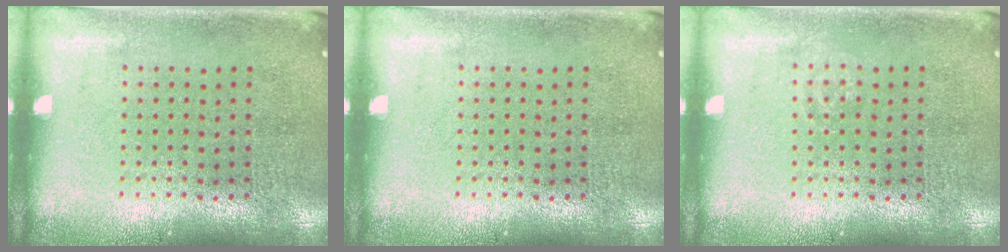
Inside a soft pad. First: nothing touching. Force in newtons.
{"total": 0.0}
{"total": 0.6, "press": 0.6, "slide": 0.2}